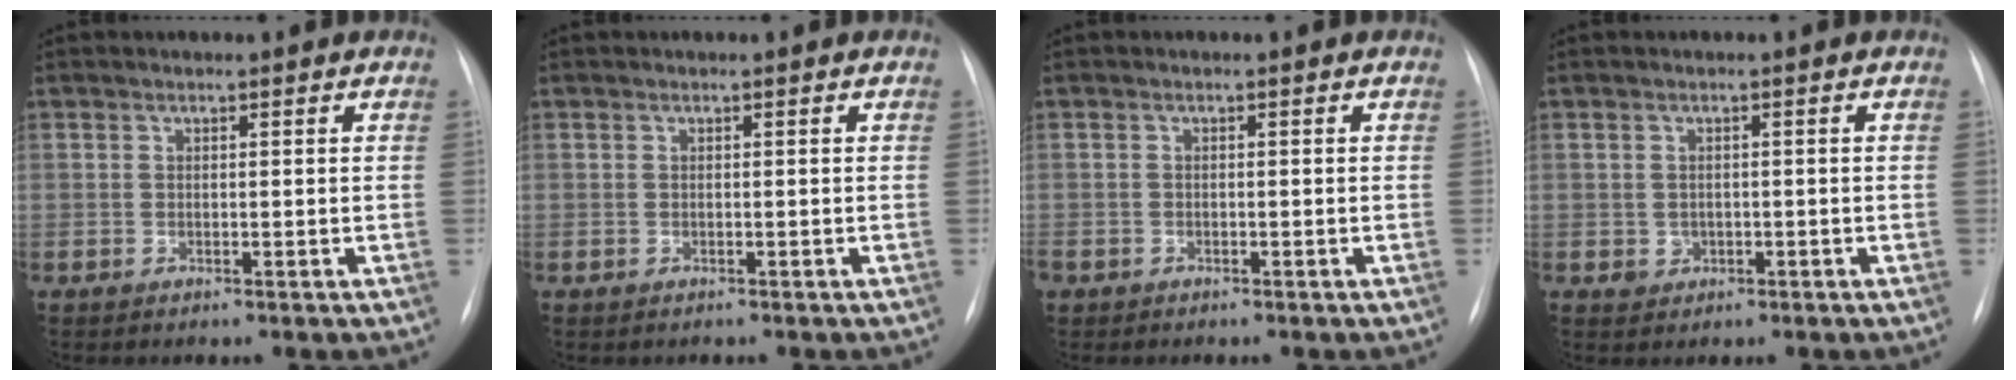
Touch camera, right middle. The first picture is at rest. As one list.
[{"total": 0.0}, {"total": 2.2, "force": [-1.5, 1.5, 0.7], "torque": [-0.020, -0.002, -0.024]}, {"total": 1.7, "force": [-0.4, 1.6, 0.5], "torque": [-0.006, 0.003, 0.001]}]